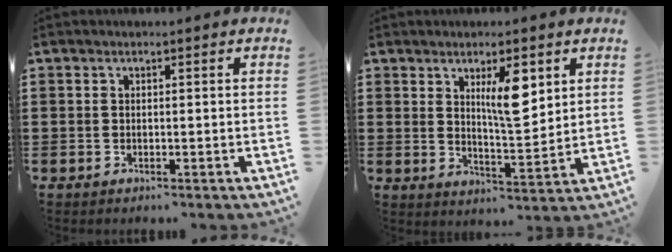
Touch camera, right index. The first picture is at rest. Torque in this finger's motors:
{"motor_torque": [0.26, 0.11, 0.24, 0.09]}